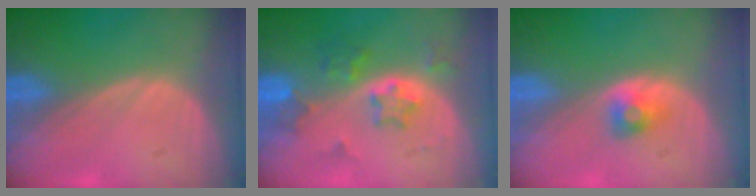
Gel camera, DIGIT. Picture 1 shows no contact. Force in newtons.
{"total": 5.8, "press": 5.3, "slide": 2.4}
{"total": 2.2, "press": 2.2, "slide": 0.3}